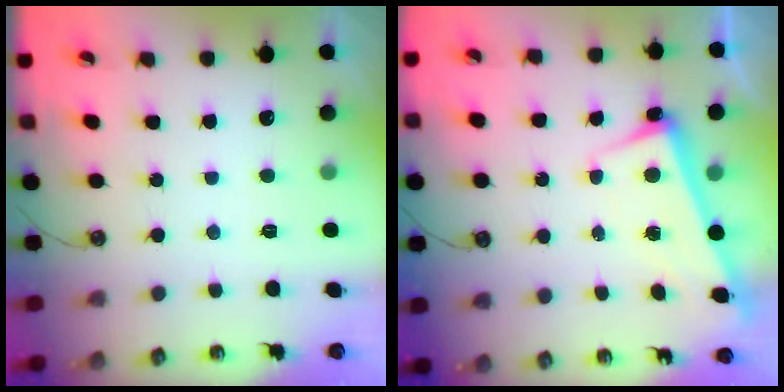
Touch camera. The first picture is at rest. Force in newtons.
{"total": 2.6, "press": 2.4, "slide": 0.9}